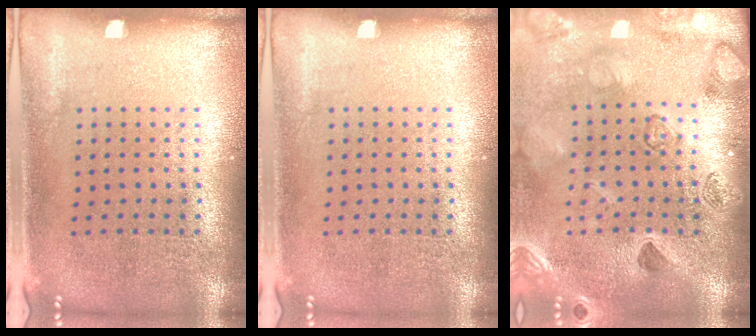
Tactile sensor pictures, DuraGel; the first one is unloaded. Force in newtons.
{"total": 0.0}
{"total": 2.3, "press": 2.3, "slide": 0.2}